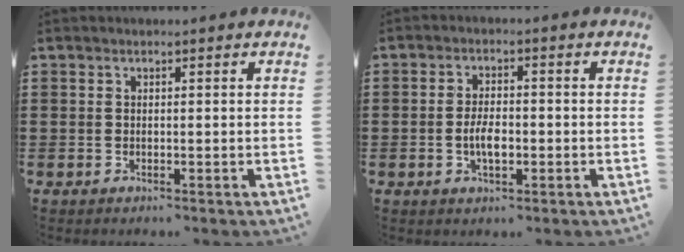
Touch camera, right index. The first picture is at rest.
{"total": 4.2, "force": [-1.0, 1.7, 3.8], "torque": [-0.076, -0.002, -0.018]}